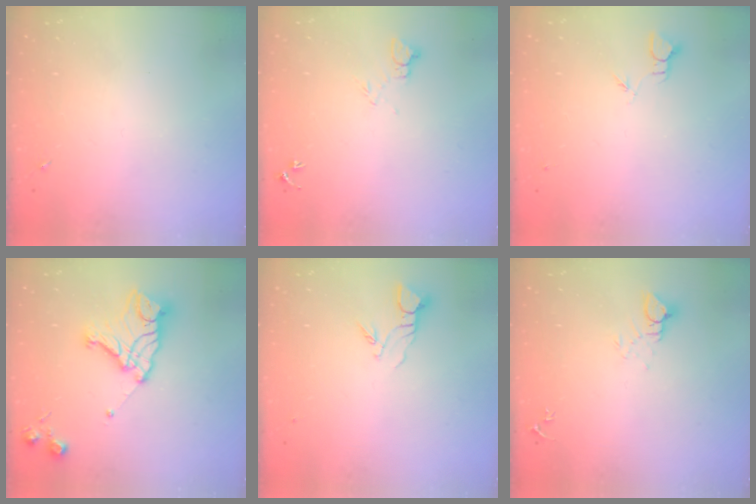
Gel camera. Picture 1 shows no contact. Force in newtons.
{"total": 5.6, "press": 5.6, "slide": 0.6}
{"total": 2.3, "press": 2.3, "slide": 0.1}
{"total": 15.7, "press": 15.6, "slide": 1.3}
{"total": 4.3, "press": 4.3, "slide": 0.3}
{"total": 4.2, "press": 4.2, "slide": 0.4}